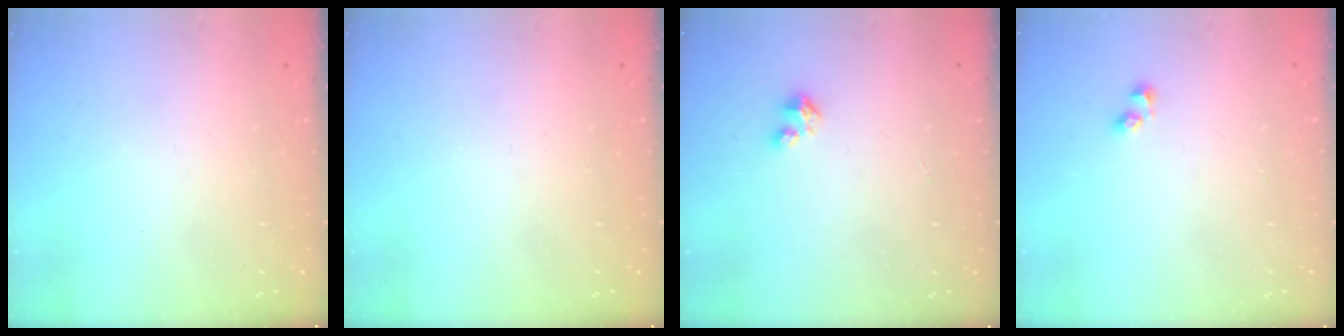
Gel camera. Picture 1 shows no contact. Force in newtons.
{"total": 0.0}
{"total": 1.6, "press": 1.6, "slide": 0.2}
{"total": 2.6, "press": 2.3, "slide": 1.2}